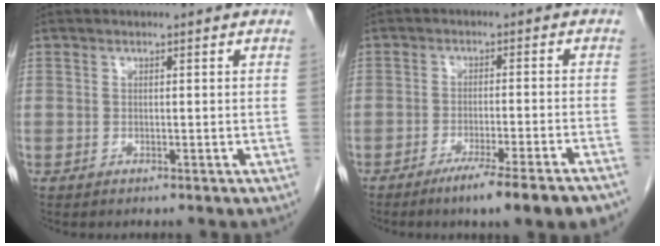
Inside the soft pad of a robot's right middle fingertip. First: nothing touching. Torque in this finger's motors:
{"motor_torque": [1.25, -0.89, 0.56, 0.11]}